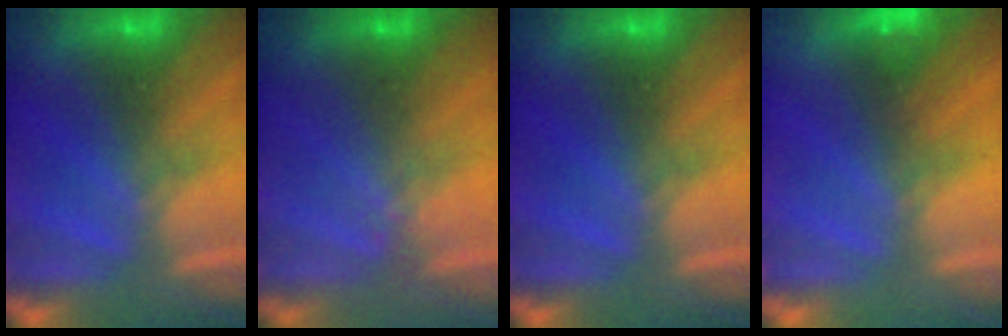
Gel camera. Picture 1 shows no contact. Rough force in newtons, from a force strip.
{"total": 1.0}
{"total": 0.0}
{"total": 4.4}